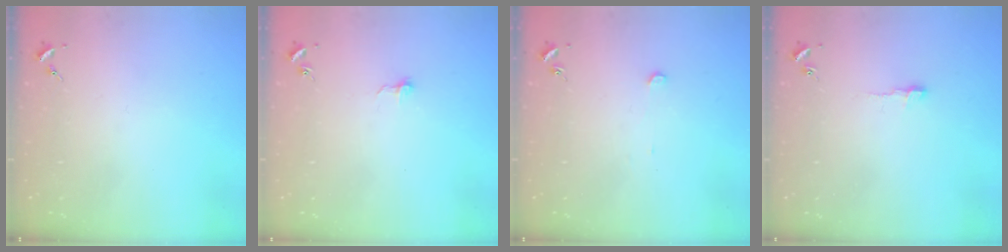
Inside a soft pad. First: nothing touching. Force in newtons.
{"total": 4.2, "press": 4.2, "slide": 0.3}
{"total": 2.5, "press": 2.5, "slide": 0.1}
{"total": 3.7, "press": 3.7, "slide": 0.3}